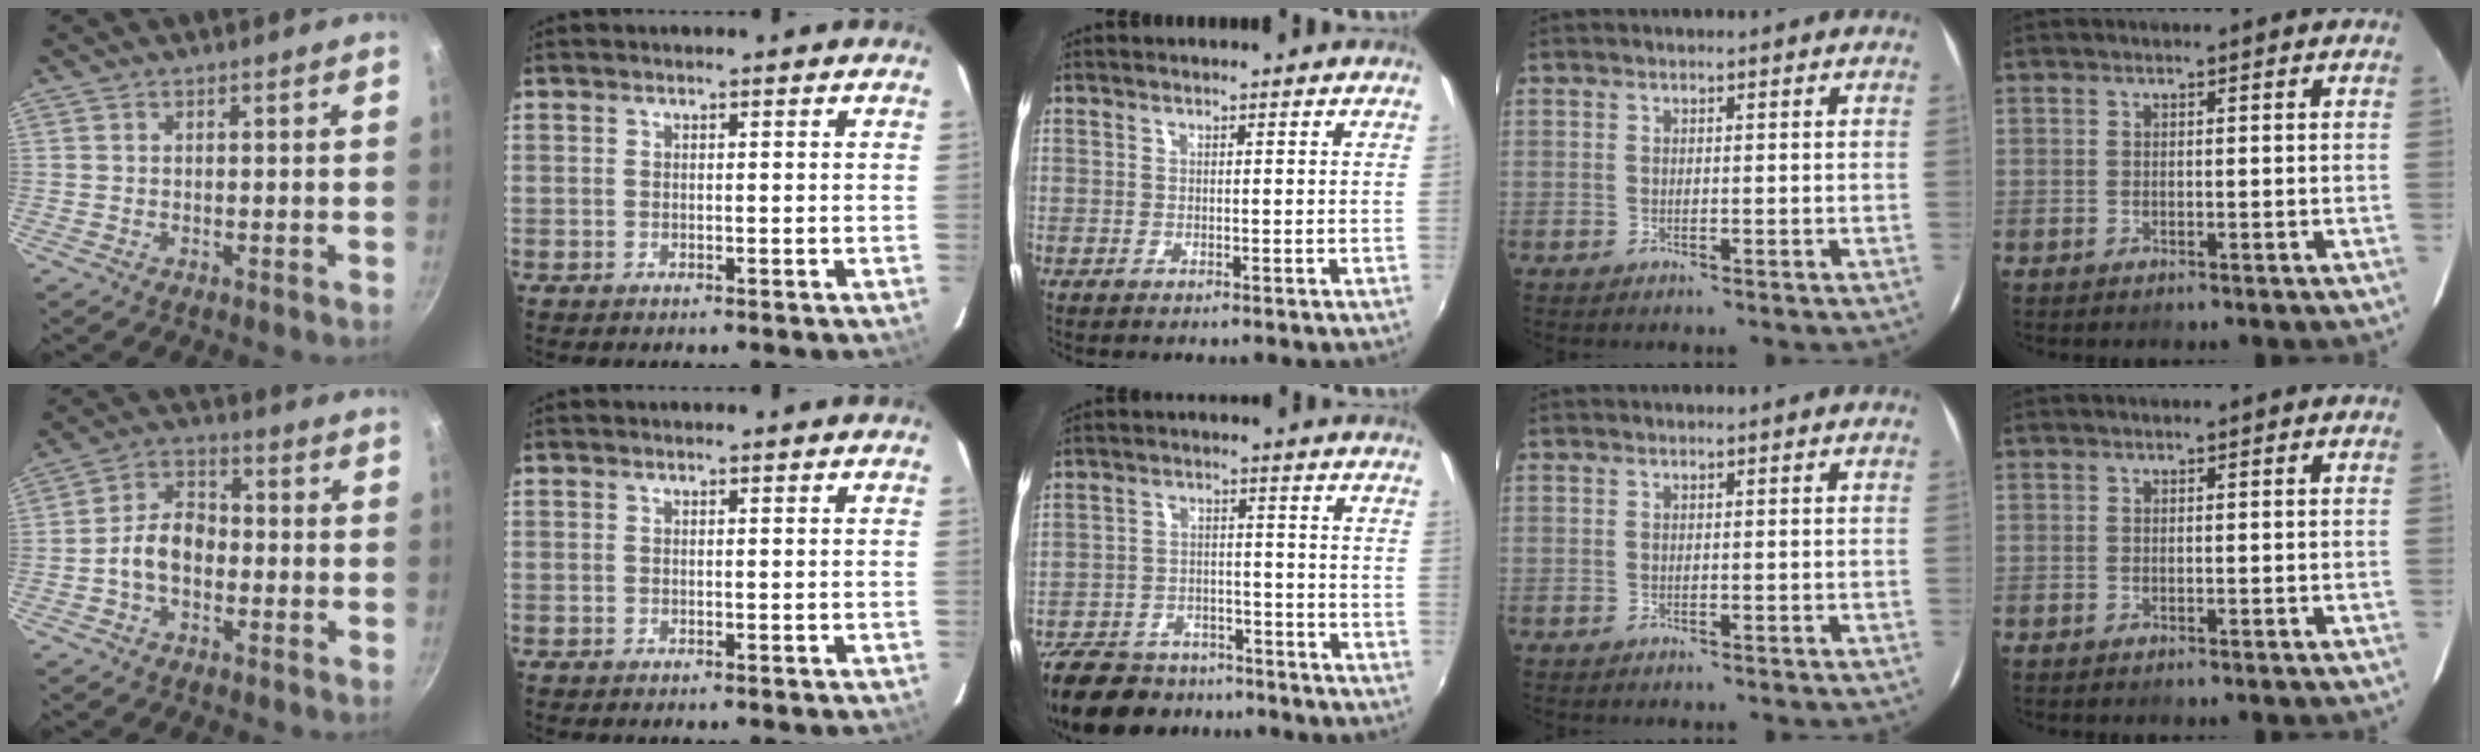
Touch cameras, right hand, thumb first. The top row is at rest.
{"thumb": {"total": 8.0, "force": [-1.9, 5.5, 5.5], "torque": [-0.071, 0.035, -0.046]}, "middle": {"total": 17.8, "force": [-14.0, 8.8, 6.6], "torque": [-0.173, 0.003, -0.206]}}